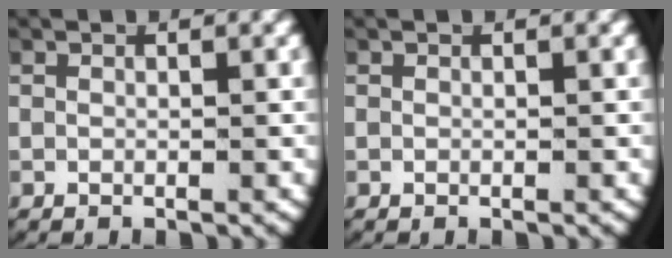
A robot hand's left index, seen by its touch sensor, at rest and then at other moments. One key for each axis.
{"total": 0.0}